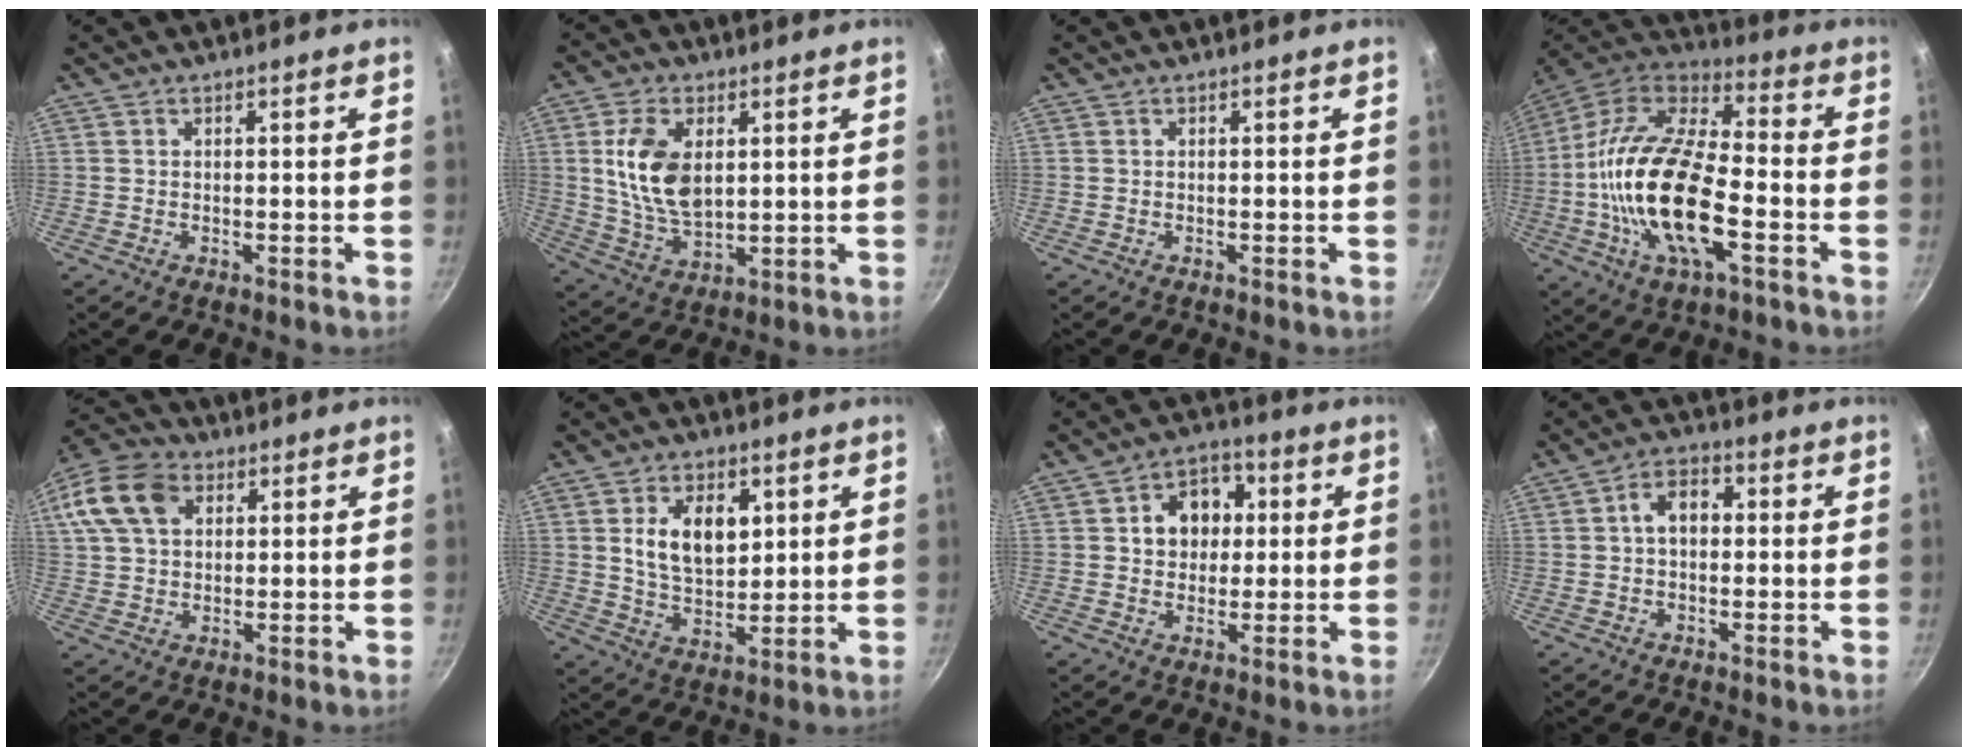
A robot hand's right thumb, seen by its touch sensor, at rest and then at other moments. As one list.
[{"total": 12.6, "force": [2.6, 7.5, 9.7], "torque": [-0.171, -0.016, 0.056]}, {"total": 0.0}, {"total": 23.4, "force": [-4.9, 10.4, 20.3], "torque": [-0.387, 0.028, -0.106]}, {"total": 14.8, "force": [5.1, 10.6, 9.1], "torque": [-0.178, 0.020, 0.082]}, {"total": 10.9, "force": [3.1, 6.9, 7.9], "torque": [-0.110, -0.019, 0.056]}, {"total": 9.7, "force": [1.9, 7.8, 5.5], "torque": [-0.041, 0.008, 0.019]}, {"total": 6.1, "force": [0.6, 4.2, 4.4], "torque": [-0.050, 0.017, 0.000]}]